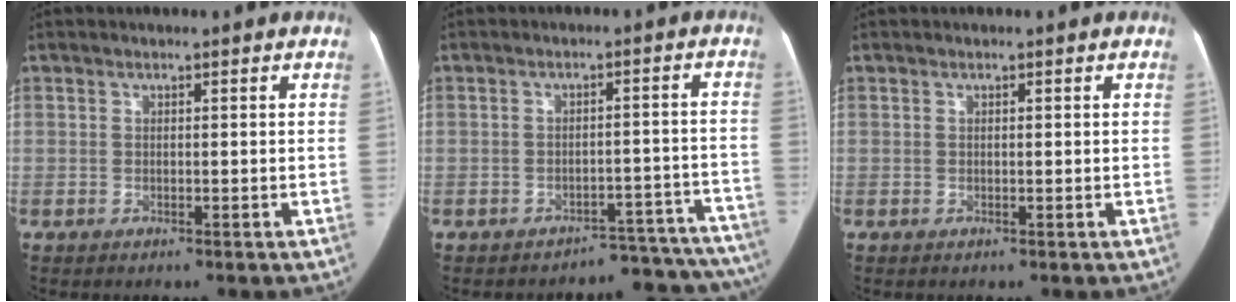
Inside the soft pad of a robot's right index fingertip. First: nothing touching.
{"total": 12.2, "force": [-11.8, 3.0, -0.7], "torque": [0.044, 0.059, -0.136]}
{"total": 0.0}